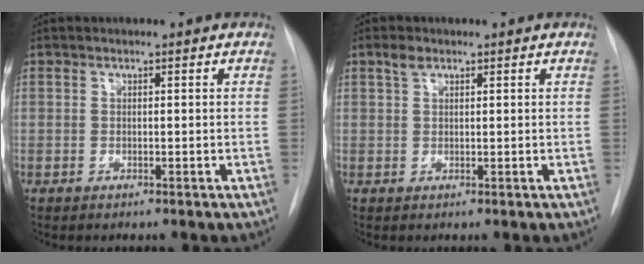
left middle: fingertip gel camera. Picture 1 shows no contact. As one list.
[{"total": 1.6, "force": [1.1, 0.8, 0.9], "torque": [-0.020, 0.008, 0.020]}]